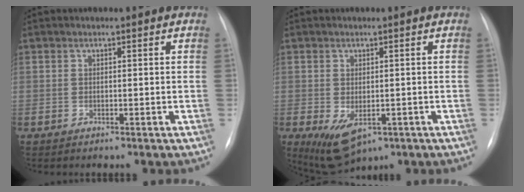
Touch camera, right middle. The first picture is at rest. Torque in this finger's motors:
{"motor_torque": [0.92, -0.89, 0.48, 0.12]}